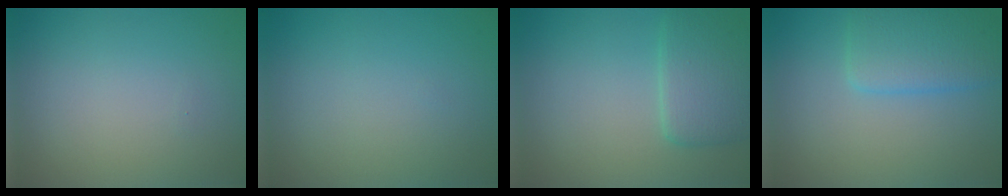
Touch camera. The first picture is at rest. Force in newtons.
{"total": 0.0}
{"total": 3.4, "press": 3.4, "slide": 0.4}
{"total": 3.8, "press": 3.8, "slide": 0.1}